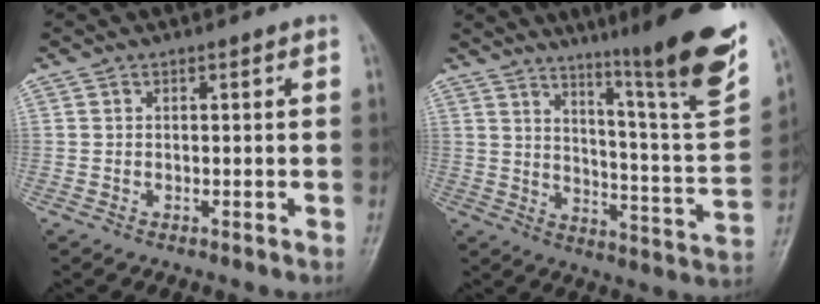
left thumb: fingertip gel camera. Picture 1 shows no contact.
{"total": 22.9, "force": [15.5, 1.6, 16.8], "torque": [-0.214, -0.095, 0.223]}